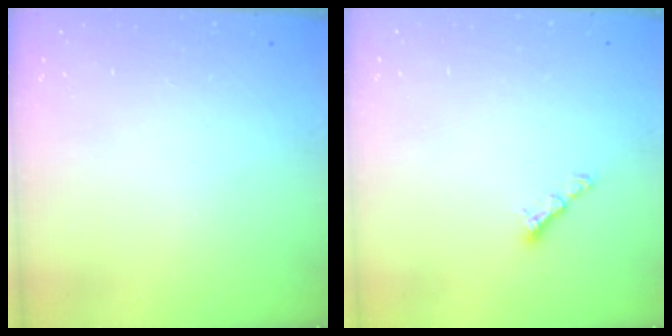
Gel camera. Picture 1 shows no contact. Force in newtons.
{"total": 4.0, "press": 3.9, "slide": 0.6}